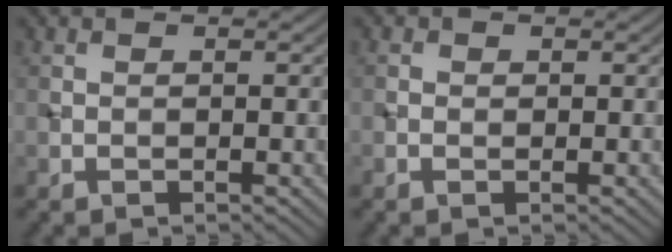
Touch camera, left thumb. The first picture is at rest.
{"total": 0.5, "force": [0.1, 0.4, 0.3], "torque": [-0.004, -0.001, 0.000]}